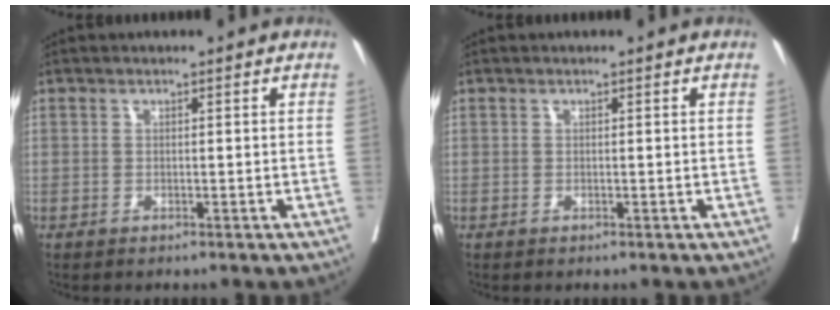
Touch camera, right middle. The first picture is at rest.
{"total": 0.0}